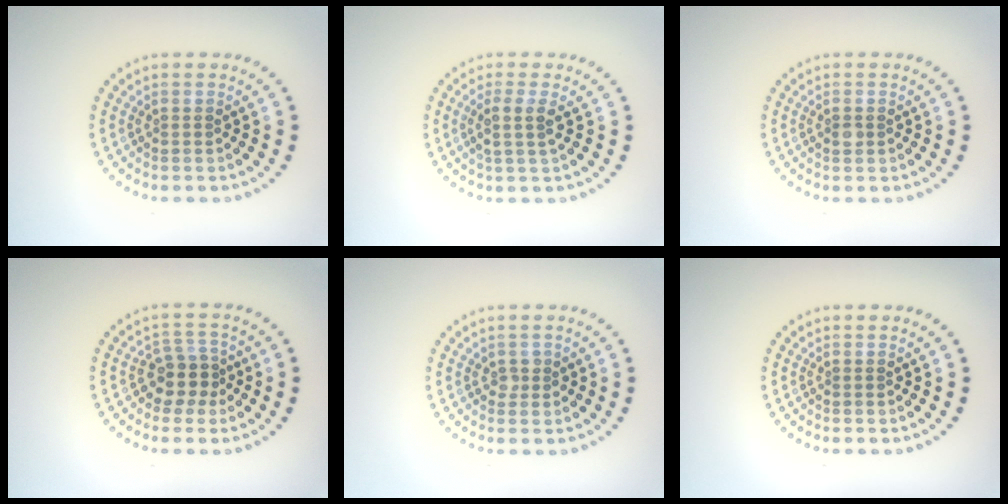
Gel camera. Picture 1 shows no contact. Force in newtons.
{"total": 2.2, "press": 1.8, "slide": 1.2}
{"total": 0.9, "press": 0.9, "slide": 0.1}
{"total": 2.8, "press": 2.5, "slide": 1.4}
{"total": 1.0, "press": 1.0, "slide": 0.1}
{"total": 0.0}